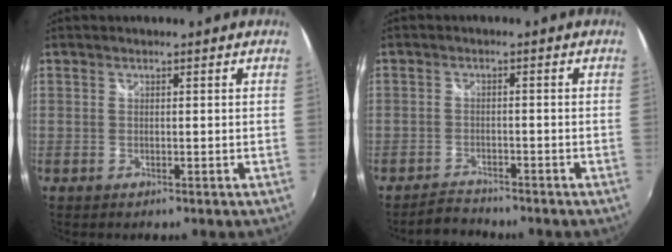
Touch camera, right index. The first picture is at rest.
{"total": 3.2, "force": [-2.9, 1.2, -0.1], "torque": [-0.009, 0.007, -0.055]}